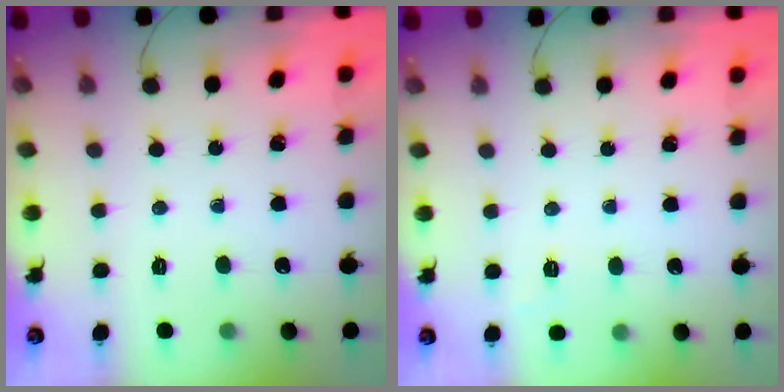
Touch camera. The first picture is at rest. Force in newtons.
{"total": 3.1, "press": 2.8, "slide": 1.3}